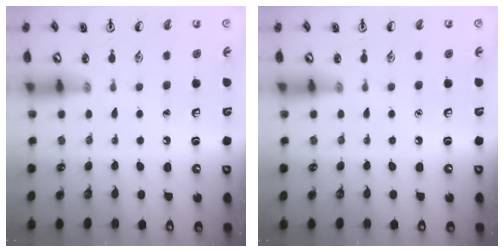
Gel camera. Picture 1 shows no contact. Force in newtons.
{"total": 0.0}